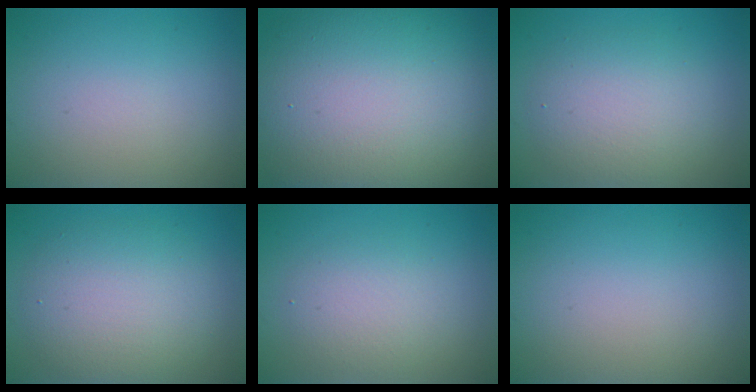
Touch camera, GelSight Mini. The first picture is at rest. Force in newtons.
{"total": 16.9, "press": 16.9, "slide": 0.6}
{"total": 4.4, "press": 4.4, "slide": 0.4}
{"total": 5.7, "press": 5.7, "slide": 0.4}
{"total": 2.8, "press": 2.8, "slide": 0.1}
{"total": 0.0}